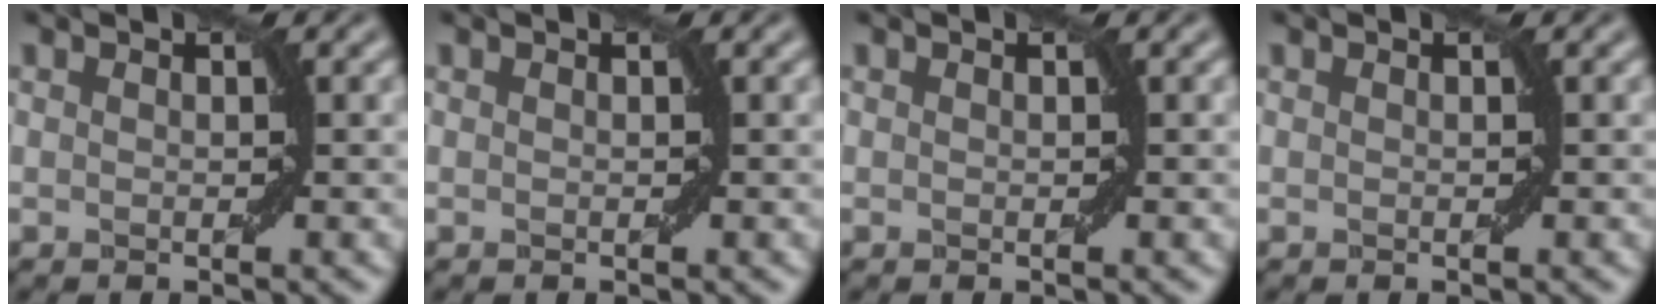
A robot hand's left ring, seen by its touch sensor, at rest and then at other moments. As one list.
[{"total": 0.0}, {"total": 0.0}, {"total": 0.0}]